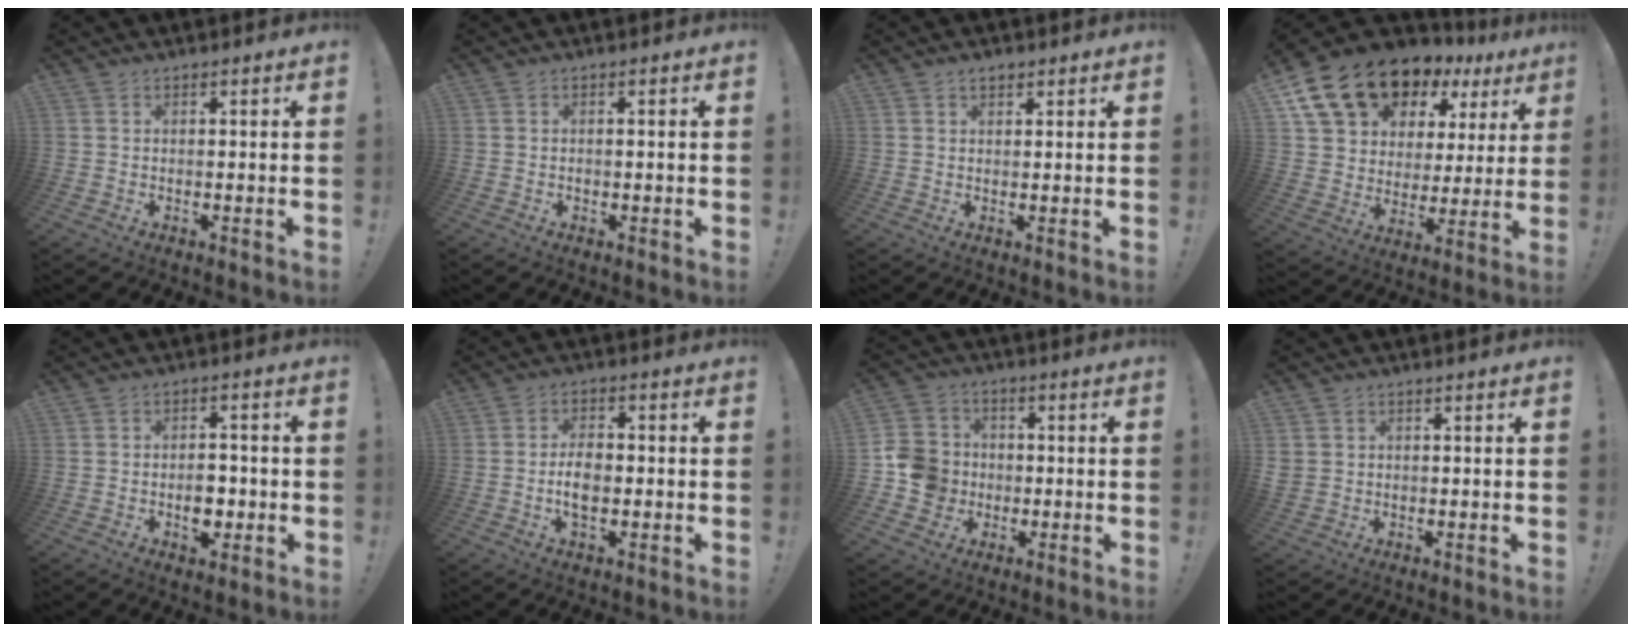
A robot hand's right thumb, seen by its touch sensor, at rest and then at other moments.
{"total": 0.6, "force": [-0.5, 0.2, 0.4], "torque": [-0.008, 0.003, -0.009]}
{"total": 2.0, "force": [1.4, 1.1, 1.0], "torque": [-0.006, -0.006, 0.023]}
{"total": 17.6, "force": [12.7, 9.9, 7.2], "torque": [-0.126, -0.085, 0.244]}
{"total": 6.8, "force": [-2.0, 4.7, 4.5], "torque": [-0.059, 0.011, -0.034]}
{"total": 6.1, "force": [-1.2, 3.4, 4.9], "torque": [-0.085, 0.003, -0.027]}
{"total": 10.7, "force": [-2.0, 9.9, 3.5], "torque": [-0.061, 0.020, -0.030]}
{"total": 2.4, "force": [0.4, 2.2, 0.9], "torque": [-0.010, 0.002, 0.010]}